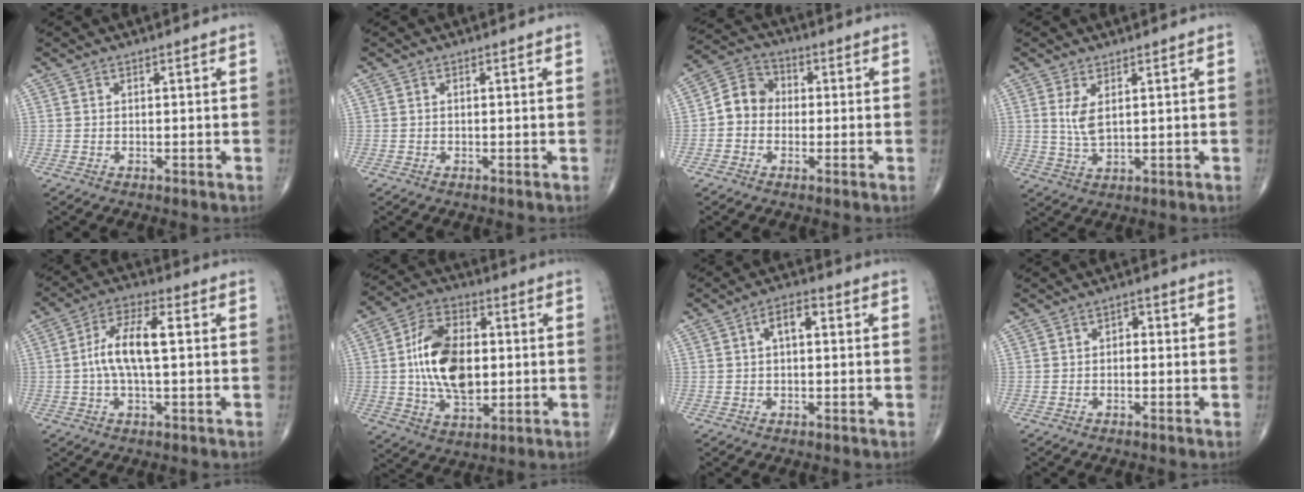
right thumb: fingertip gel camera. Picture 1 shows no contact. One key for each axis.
{"total": 0.0}
{"total": 6.7, "fx": -0.7, "fy": 5.8, "fz": 3.3, "tx": -0.038, "ty": 0.027, "tz": -0.028}
{"total": 4.1, "fx": 1.3, "fy": 1.6, "fz": 3.6, "tx": -0.073, "ty": -0.012, "tz": 0.036}
{"total": 9.3, "fx": 0.5, "fy": 3.4, "fz": 8.7, "tx": -0.180, "ty": 0.021, "tz": 0.003}
{"total": 16.1, "fx": 0.7, "fy": 9.5, "fz": 12.9, "tx": -0.215, "ty": 0.007, "tz": 0.012}
{"total": 4.6, "fx": 1.0, "fy": 2.2, "fz": 3.9, "tx": -0.061, "ty": 0.014, "tz": 0.010}
{"total": 2.0, "fx": 0.0, "fy": 1.3, "fz": 1.5, "tx": -0.010, "ty": 0.009, "tz": -0.007}